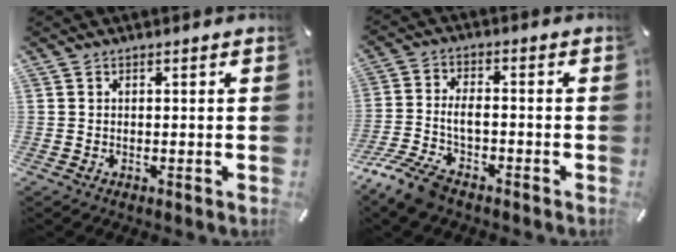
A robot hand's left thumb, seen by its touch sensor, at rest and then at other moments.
{"total": 8.2, "force": [-4.6, 4.0, 5.5], "torque": [-0.131, 0.011, -0.091]}